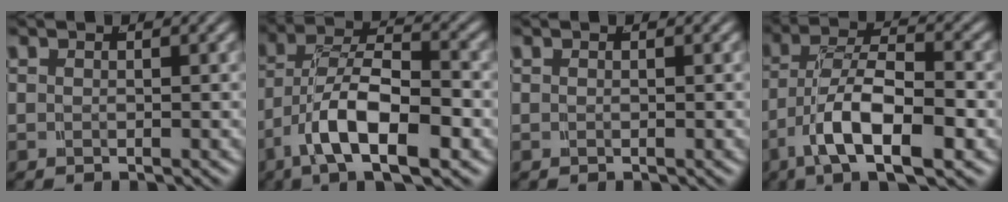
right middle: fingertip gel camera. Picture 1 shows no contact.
{"total": 6.6, "force": [-1.7, 2.8, 5.7], "torque": [-0.101, -0.004, -0.033]}
{"total": 0.0}
{"total": 6.5, "force": [-2.2, 2.4, 5.6], "torque": [-0.102, -0.005, -0.038]}